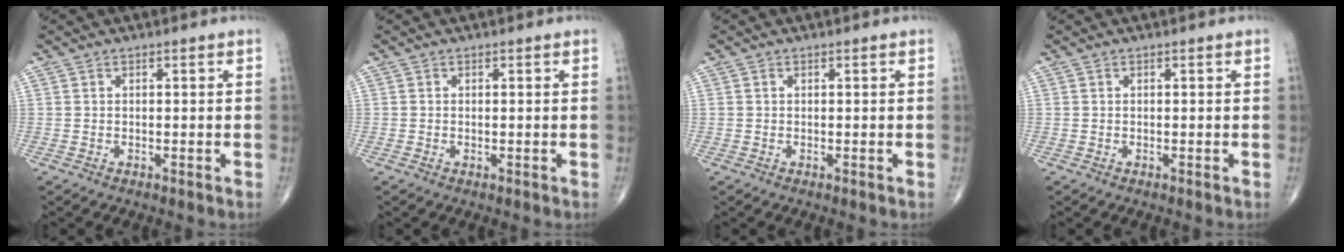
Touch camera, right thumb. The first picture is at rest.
{"total": 0.0}
{"total": 0.0}
{"total": 0.0}